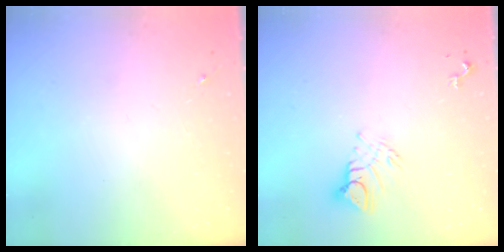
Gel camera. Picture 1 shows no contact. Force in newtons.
{"total": 6.8, "press": 6.8, "slide": 0.5}